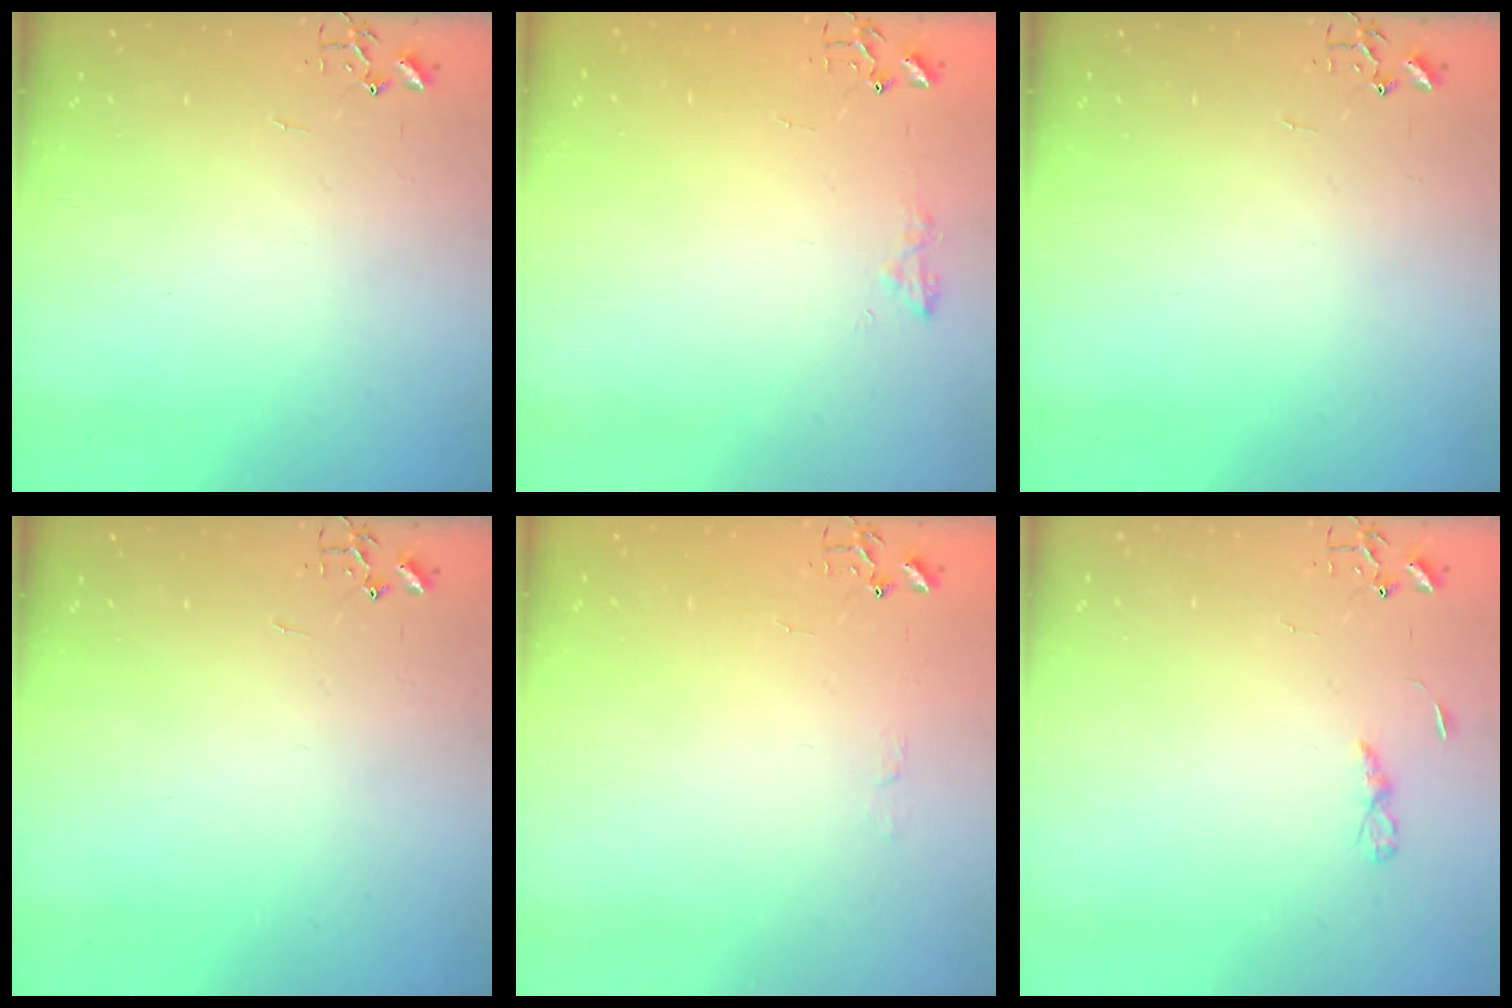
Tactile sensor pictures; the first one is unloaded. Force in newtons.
{"total": 7.4, "press": 7.3, "slide": 0.6}
{"total": 0.0}
{"total": 0.0}
{"total": 3.7, "press": 3.6, "slide": 0.5}
{"total": 2.9, "press": 2.9, "slide": 0.3}